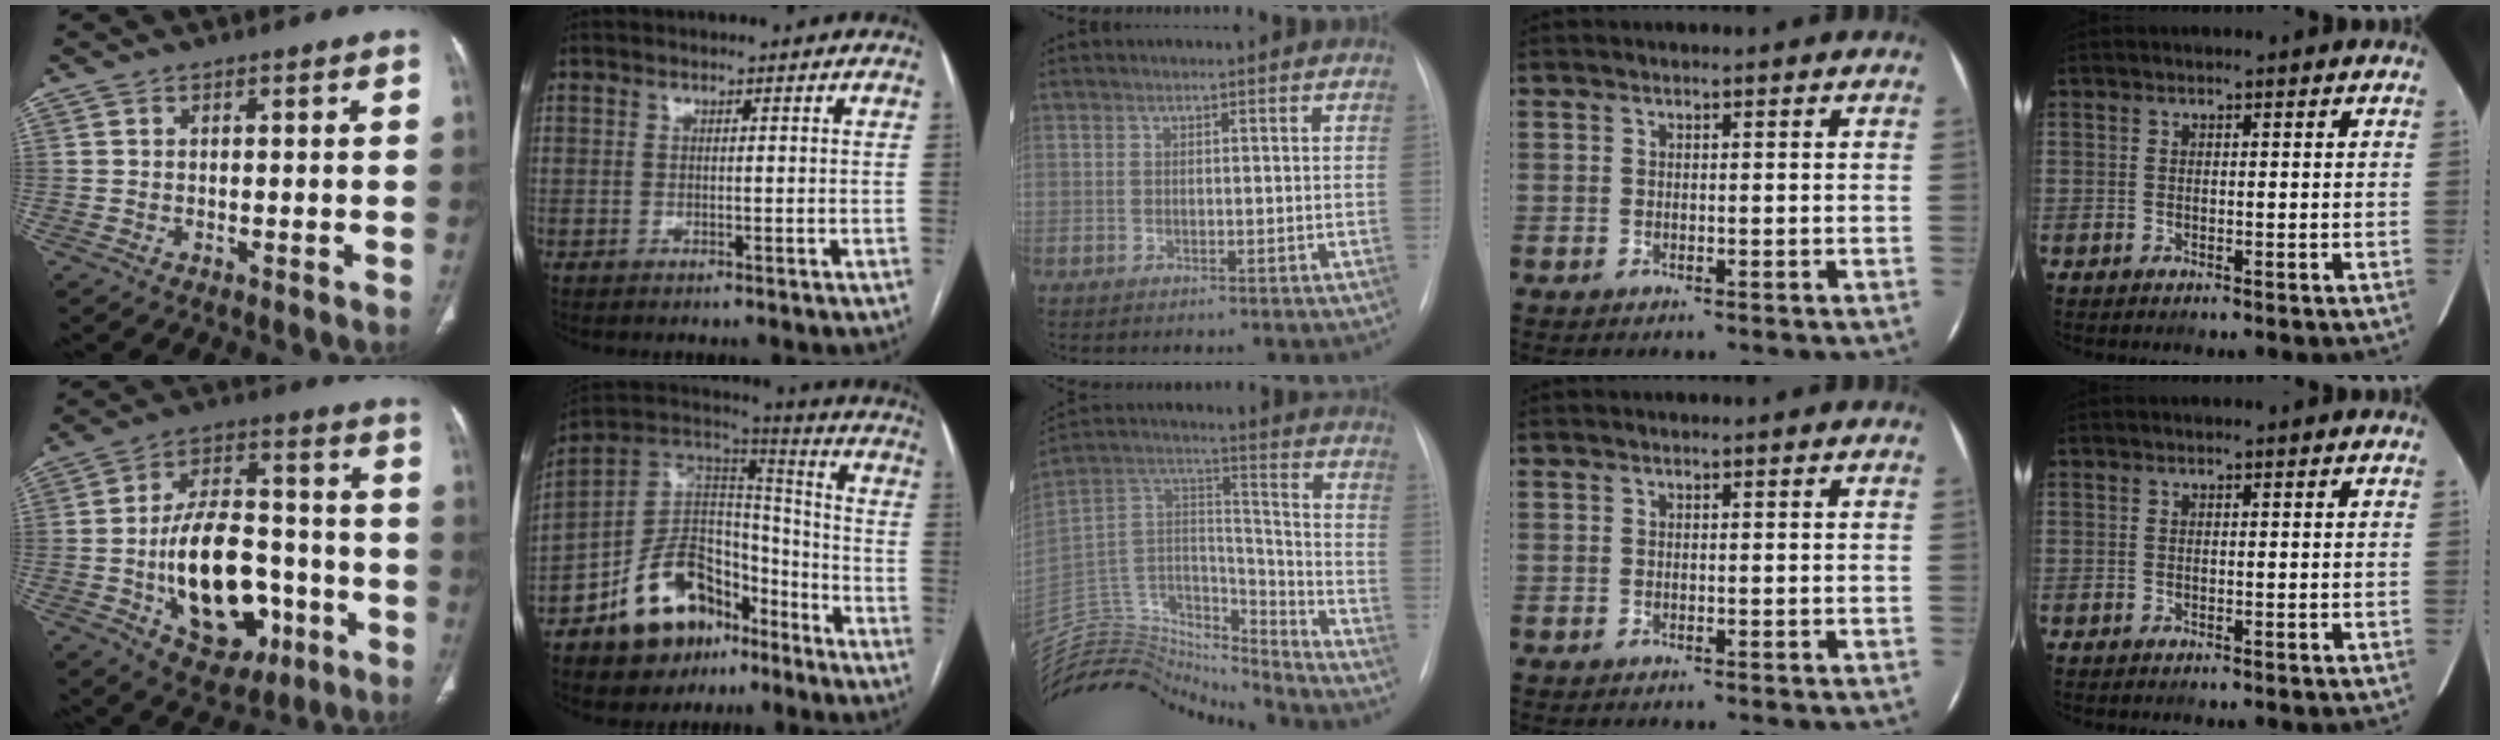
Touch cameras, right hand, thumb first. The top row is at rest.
{"thumb": {"total": 20.7, "force": [-5.7, 12.3, 15.6], "torque": [-0.216, 0.039, -0.075]}, "index": {"total": 17.4, "force": [-10.6, 10.2, 9.2], "torque": [-0.162, 0.052, -0.175]}, "middle": {"total": 20.5, "force": [-20.1, 3.0, 2.9], "torque": [-0.057, 0.061, -0.337]}}